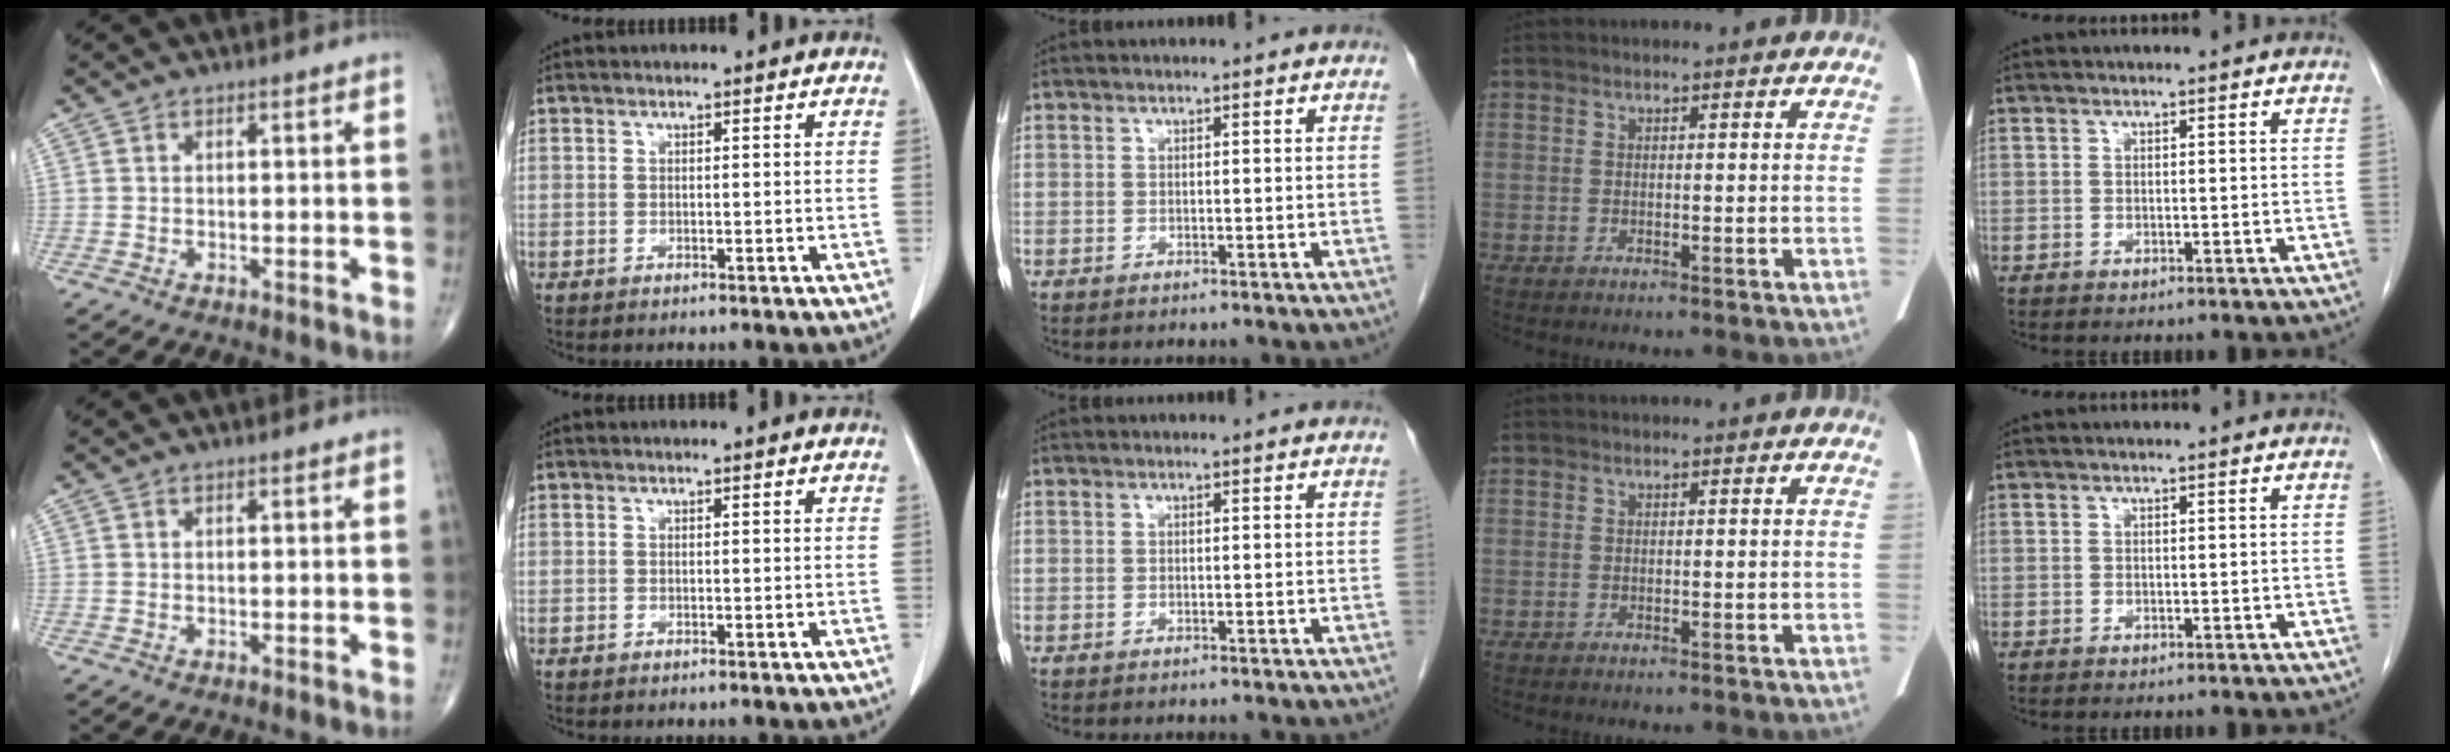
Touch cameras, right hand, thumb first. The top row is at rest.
{}